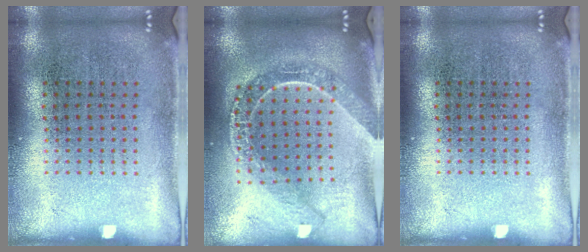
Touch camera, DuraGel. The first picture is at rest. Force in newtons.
{"total": 2.2, "press": 1.8, "slide": 1.2}
{"total": 0.0}